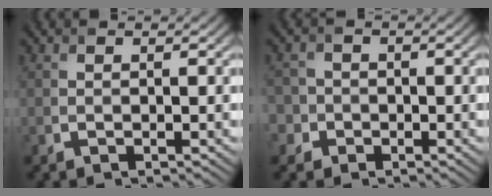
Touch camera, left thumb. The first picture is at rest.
{"total": 3.5, "force": [-1.1, 3.2, 0.6], "torque": [-0.010, 0.007, -0.038]}